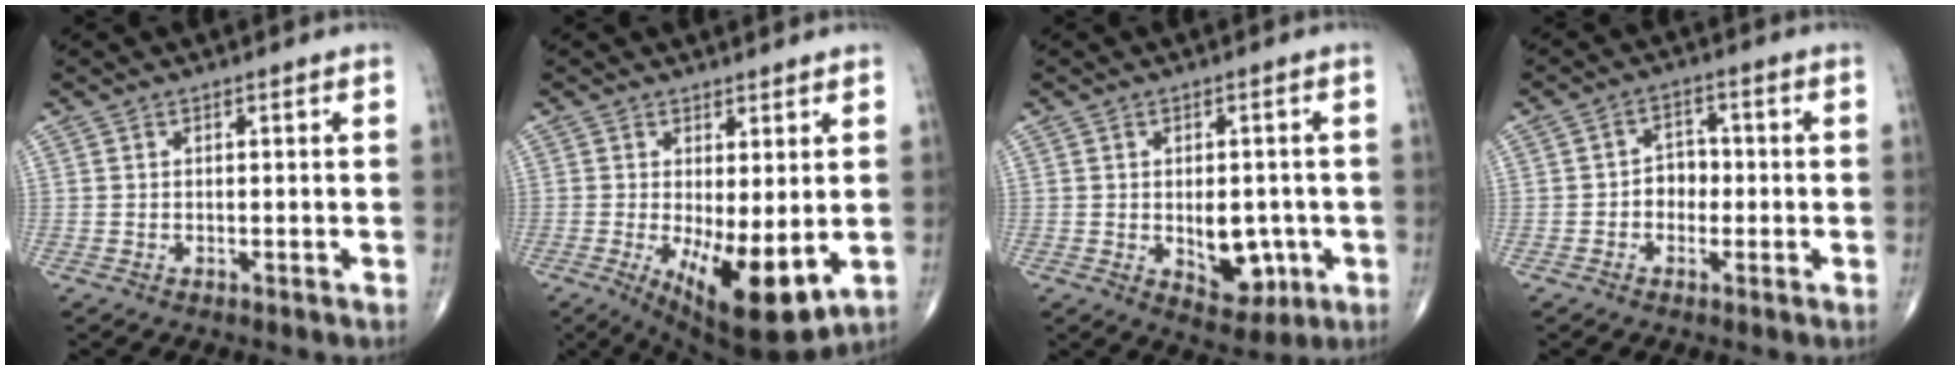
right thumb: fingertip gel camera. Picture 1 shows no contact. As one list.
[{"total": 12.1, "force": [-2.0, 4.3, 11.1], "torque": [-0.171, -0.029, -0.015]}, {"total": 8.2, "force": [-1.5, 5.2, 6.2], "torque": [-0.052, -0.002, -0.006]}, {"total": 4.2, "force": [-0.8, 3.4, 2.3], "torque": [-0.013, 0.016, -0.022]}]